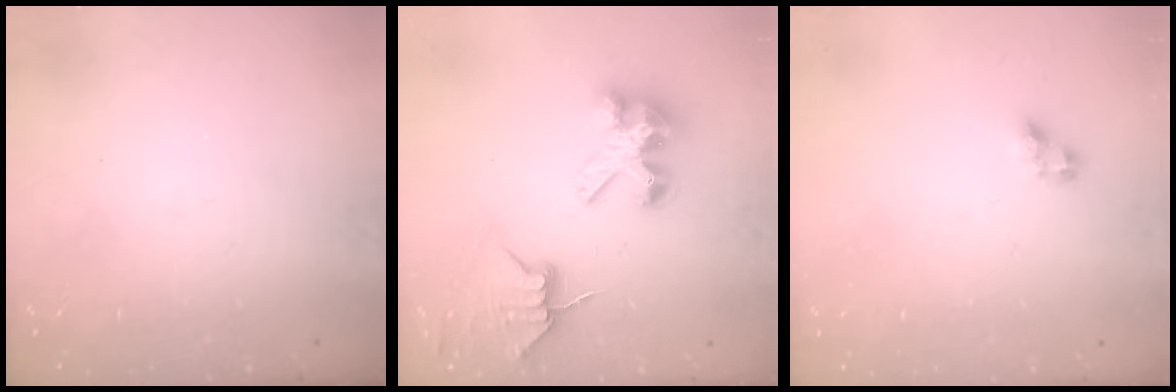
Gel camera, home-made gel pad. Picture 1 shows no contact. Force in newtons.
{"total": 7.7, "press": 7.7, "slide": 0.7}
{"total": 4.2, "press": 4.1, "slide": 0.6}